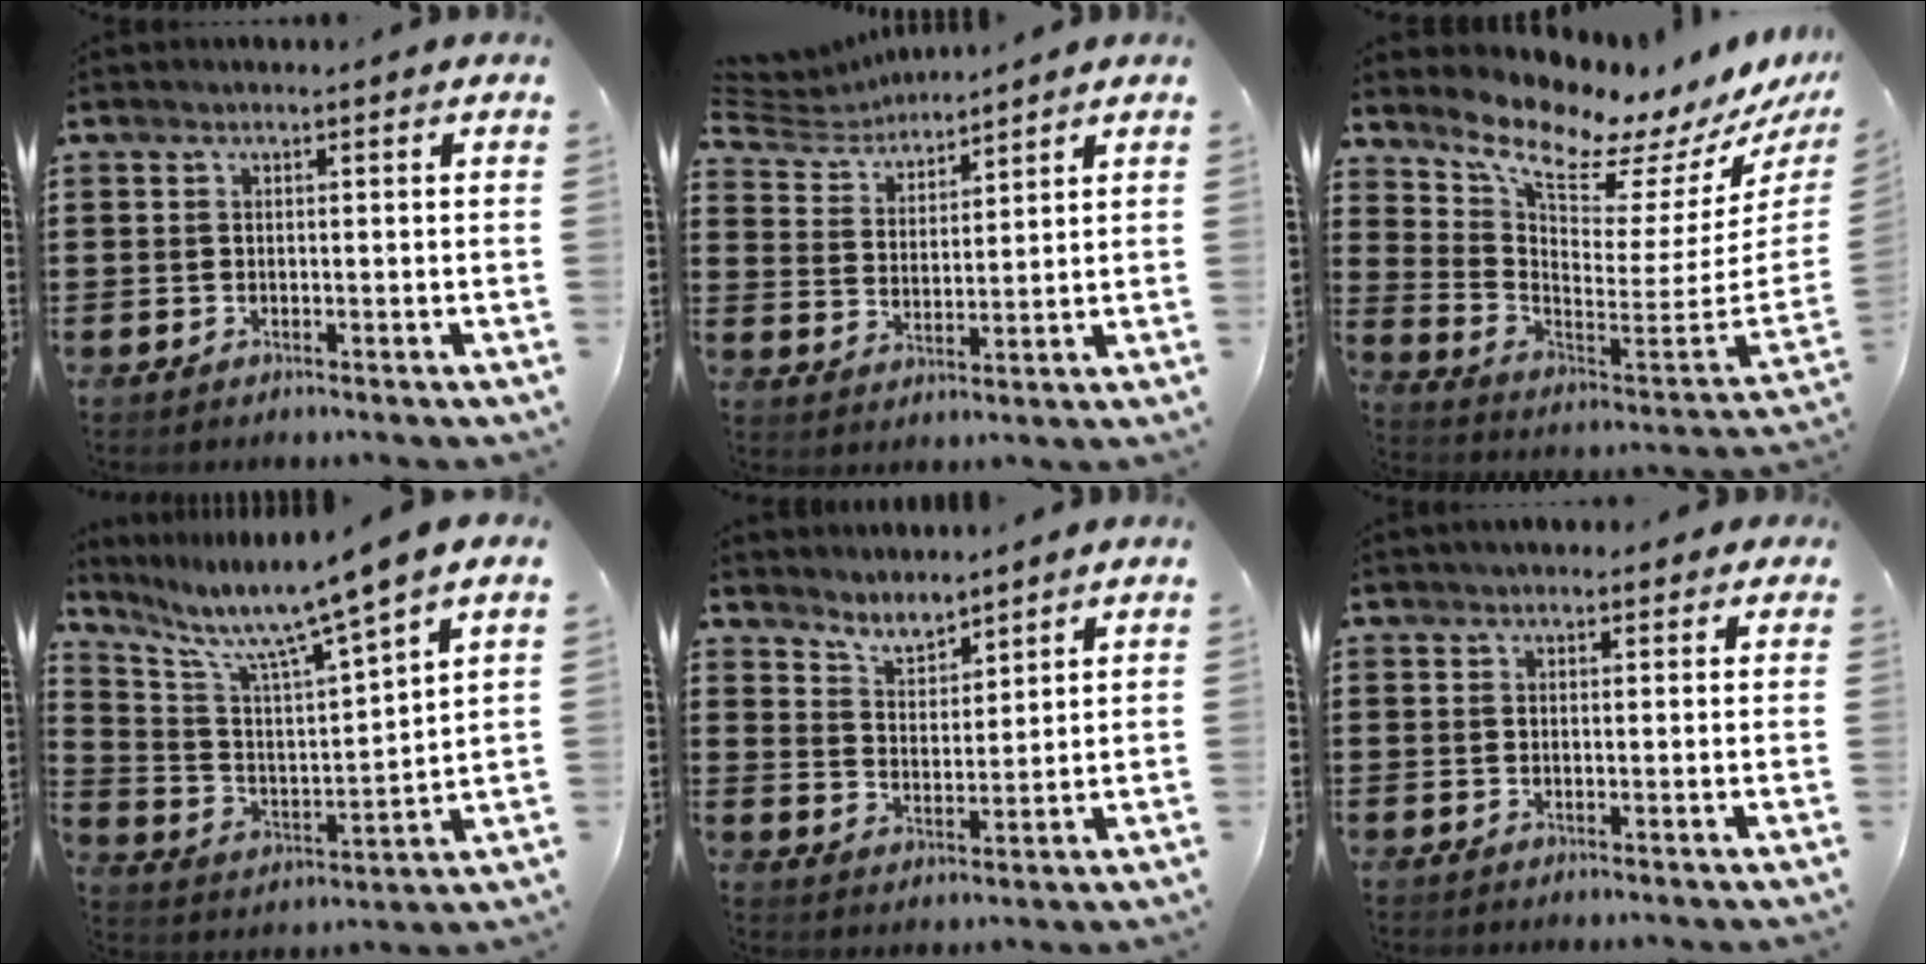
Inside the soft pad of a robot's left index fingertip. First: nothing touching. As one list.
[{"total": 4.8, "force": [4.6, 1.3, 0.8], "torque": [-0.041, -0.019, 0.080]}, {"total": 9.6, "force": [8.4, 1.6, 4.4], "torque": [-0.108, -0.082, 0.137]}, {"total": 9.1, "force": [7.3, -0.6, 5.4], "torque": [-0.133, -0.052, 0.114]}, {"total": 4.3, "force": [4.1, 0.9, 0.5], "torque": [-0.027, -0.011, 0.076]}, {"total": 1.6, "force": [1.3, 0.8, 0.6], "torque": [-0.014, 0.007, 0.023]}]